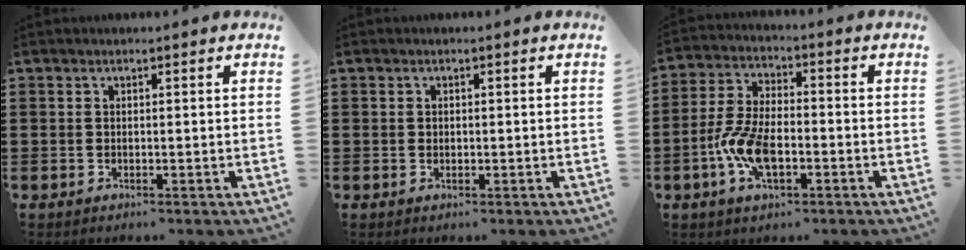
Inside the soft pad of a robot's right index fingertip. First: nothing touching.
{"total": 0.5, "force": [0.1, 0.5, 0.2], "torque": [-0.004, 0.004, 0.001]}
{"total": 8.9, "force": [-2.8, 4.2, 7.3], "torque": [-0.176, -0.009, -0.056]}